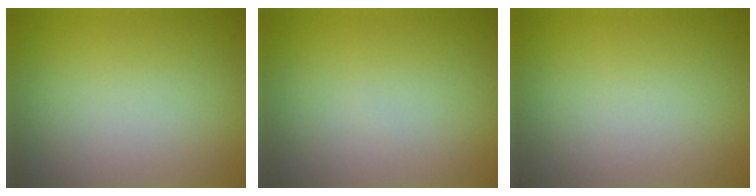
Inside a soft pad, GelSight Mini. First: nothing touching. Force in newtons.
{"total": 0.0}
{"total": 0.0}